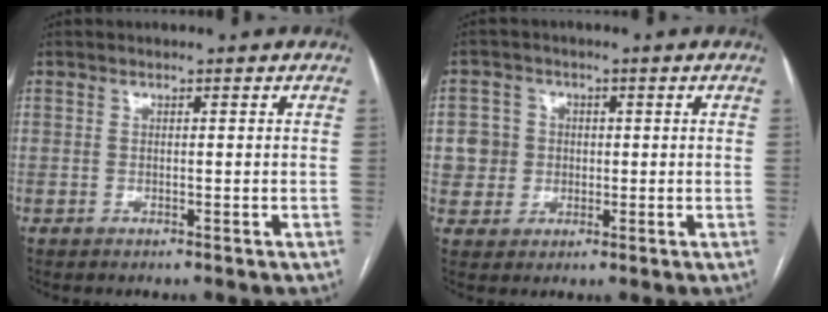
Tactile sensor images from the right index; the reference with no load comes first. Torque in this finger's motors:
{"motor_torque": [0.05, 0.02, 0.05, 0.02]}